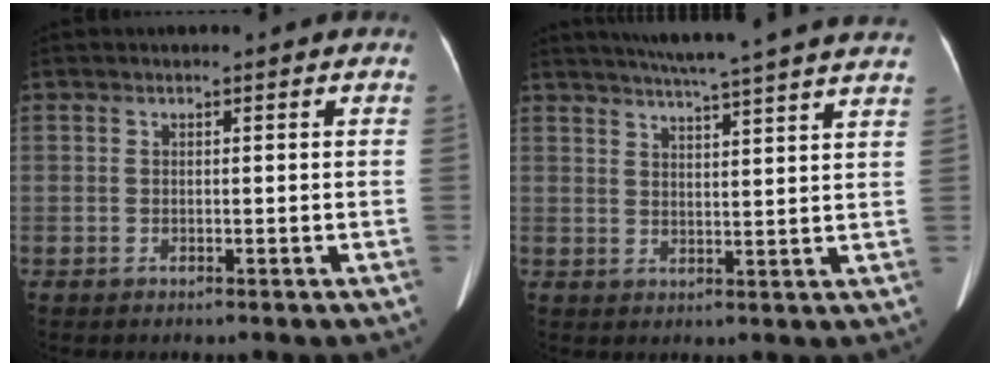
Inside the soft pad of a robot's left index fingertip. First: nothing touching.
{"total": 19.1, "force": [16.9, -0.9, 8.8], "torque": [-0.141, -0.006, 0.213]}